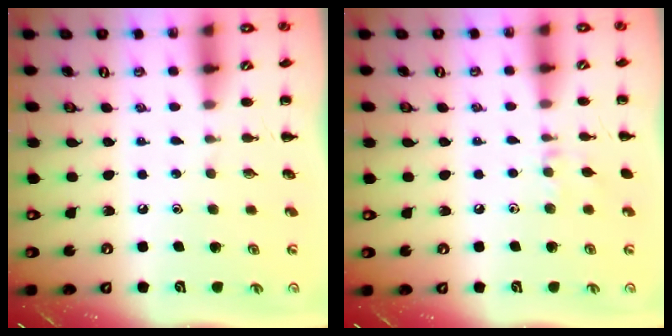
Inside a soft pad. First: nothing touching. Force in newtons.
{"total": 6.6, "press": 6.4, "slide": 1.8}